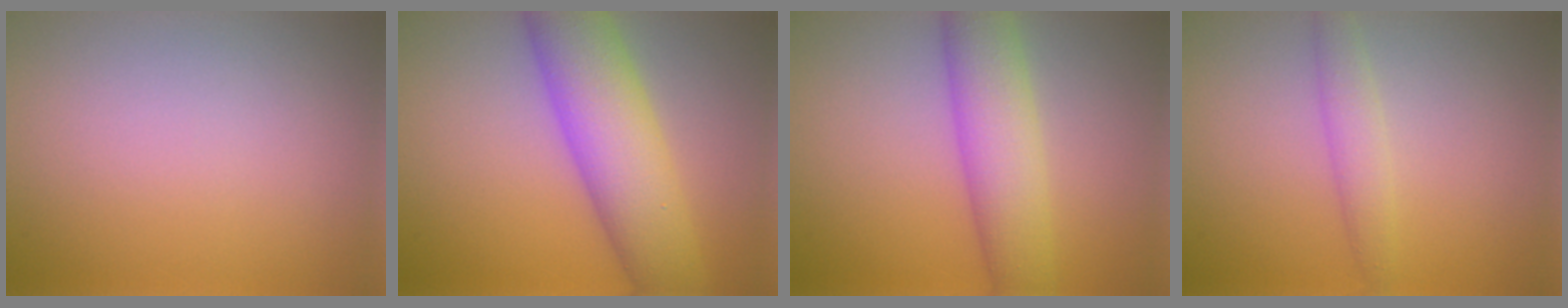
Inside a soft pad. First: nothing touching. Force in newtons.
{"total": 9.4, "press": 9.4, "slide": 0.2}
{"total": 6.3, "press": 6.3, "slide": 0.1}
{"total": 2.2, "press": 2.2, "slide": 0.2}